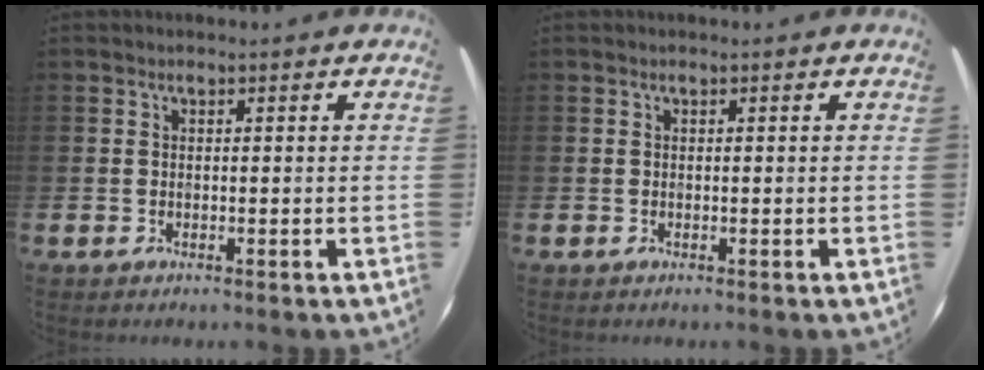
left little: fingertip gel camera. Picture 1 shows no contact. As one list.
[{"total": 0.0}]